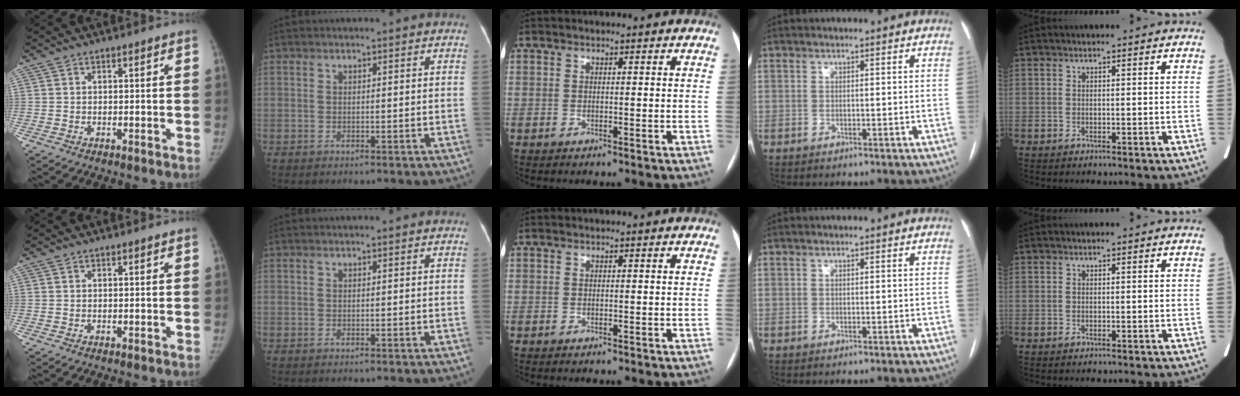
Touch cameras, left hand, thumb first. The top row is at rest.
{}